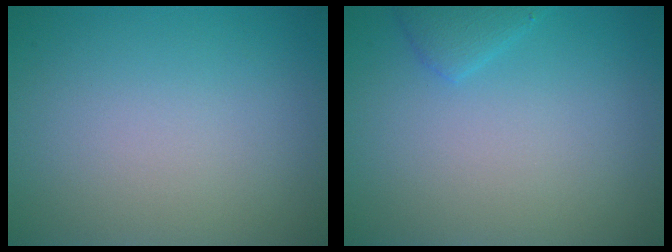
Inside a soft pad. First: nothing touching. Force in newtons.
{"total": 1.5, "press": 1.5, "slide": 0.1}